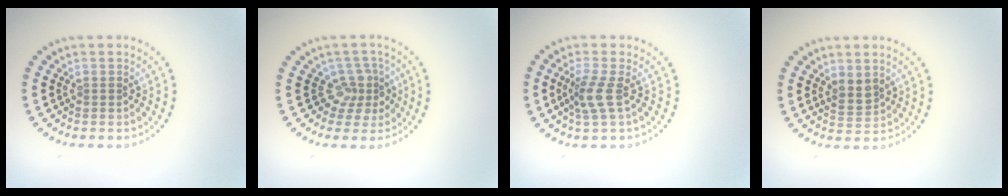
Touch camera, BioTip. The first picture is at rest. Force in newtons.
{"total": 2.8, "press": 2.0, "slide": 1.9}
{"total": 2.4, "press": 1.8, "slide": 1.6}
{"total": 1.8, "press": 1.5, "slide": 0.9}